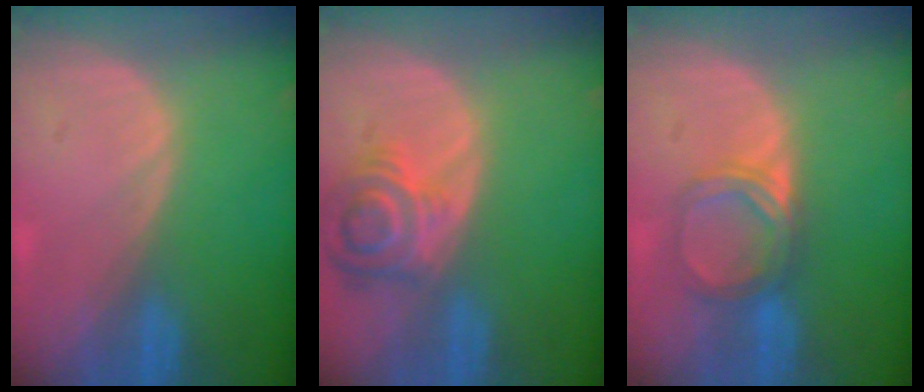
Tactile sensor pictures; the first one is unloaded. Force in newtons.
{"total": 7.1, "press": 6.5, "slide": 2.9}
{"total": 4.9, "press": 4.6, "slide": 1.8}